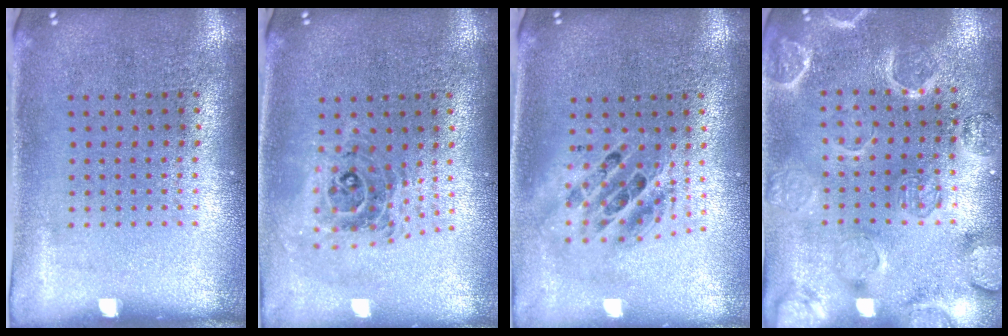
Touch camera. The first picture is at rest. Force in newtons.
{"total": 0.9, "press": 0.9, "slide": 0.1}
{"total": 1.8, "press": 1.4, "slide": 1.1}
{"total": 2.7, "press": 2.7, "slide": 0.1}